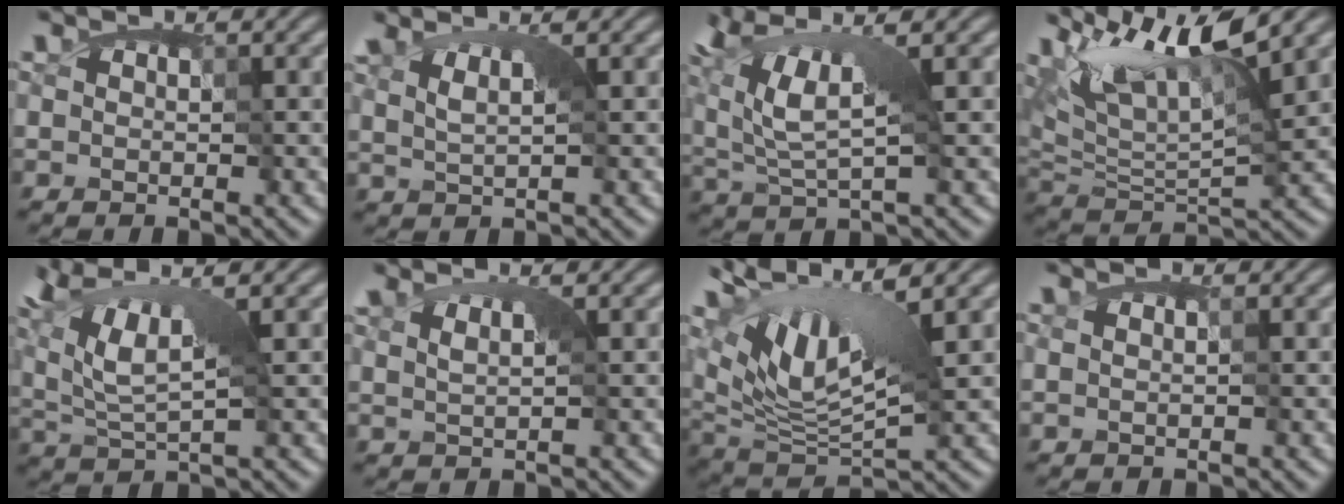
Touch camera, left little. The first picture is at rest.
{"total": 3.5, "force": [1.4, 1.4, 2.9], "torque": [-0.063, 0.014, 0.013]}
{"total": 11.3, "force": [2.8, 4.9, 9.8], "torque": [-0.199, 0.038, 0.036]}
{"total": 7.6, "force": [4.0, 2.1, 6.1], "torque": [-0.116, 0.010, 0.073]}
{"total": 10.6, "force": [3.4, 4.4, 9.0], "torque": [-0.197, 0.041, 0.048]}
{"total": 2.4, "force": [0.8, 1.0, 2.1], "torque": [-0.046, 0.014, 0.004]}
{"total": 9.5, "force": [3.4, 3.3, 8.2], "torque": [-0.169, 0.009, 0.063]}
{"total": 0.0}